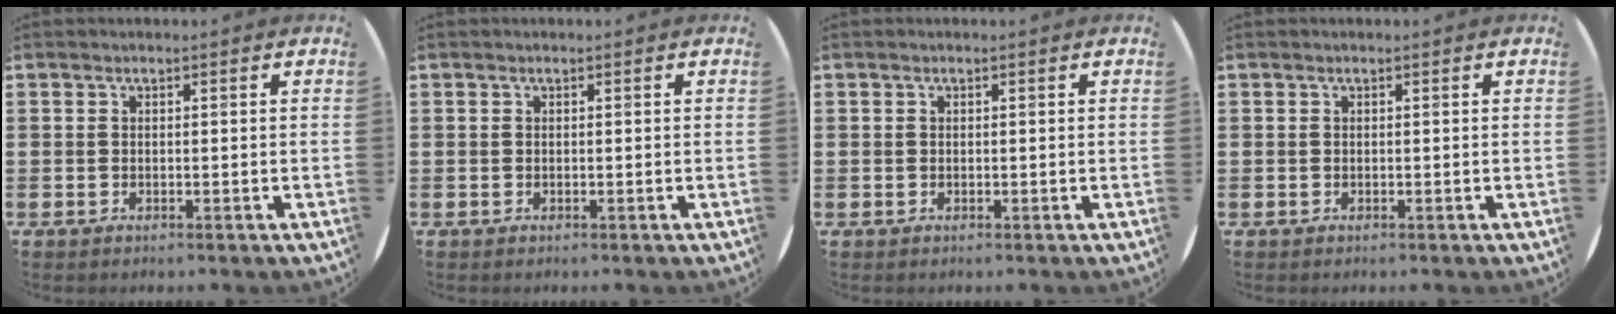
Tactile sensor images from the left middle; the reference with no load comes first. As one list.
[{"total": 0.0}, {"total": 0.0}, {"total": 0.0}]